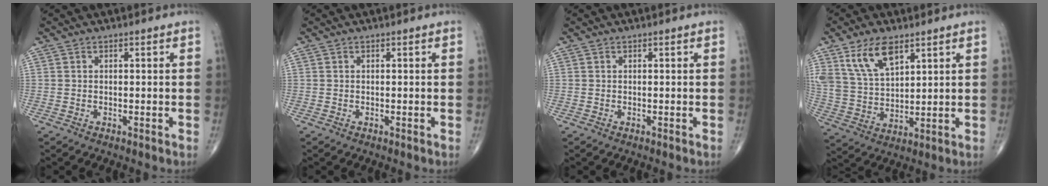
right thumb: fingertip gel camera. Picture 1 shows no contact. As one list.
[{"total": 0.0}, {"total": 0.0}, {"total": 10.7, "force": [6.2, 5.3, 7.0], "torque": [-0.124, -0.024, 0.131]}]